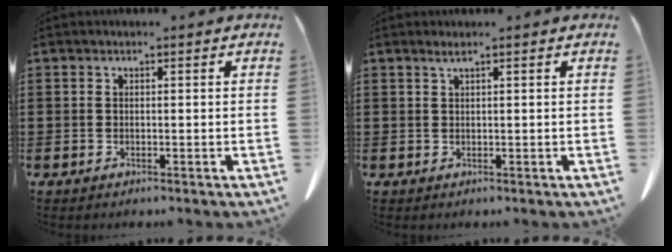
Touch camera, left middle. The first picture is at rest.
{"total": 1.0, "force": [0.7, -0.2, 0.8], "torque": [-0.015, -0.003, 0.013]}